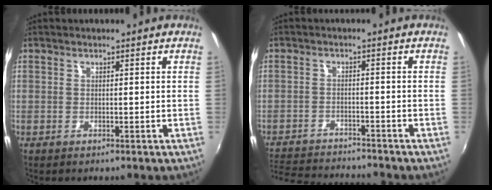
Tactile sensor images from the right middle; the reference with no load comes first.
{"total": 11.5, "force": [-10.8, 1.8, 3.6], "torque": [-0.095, -0.009, -0.173]}